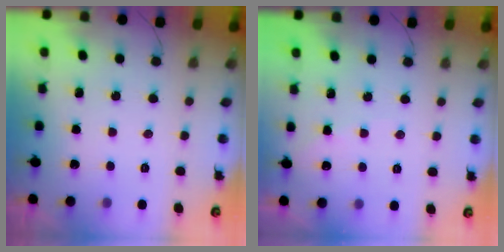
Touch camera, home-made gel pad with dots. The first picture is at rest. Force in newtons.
{"total": 2.7, "press": 2.7, "slide": 0.4}